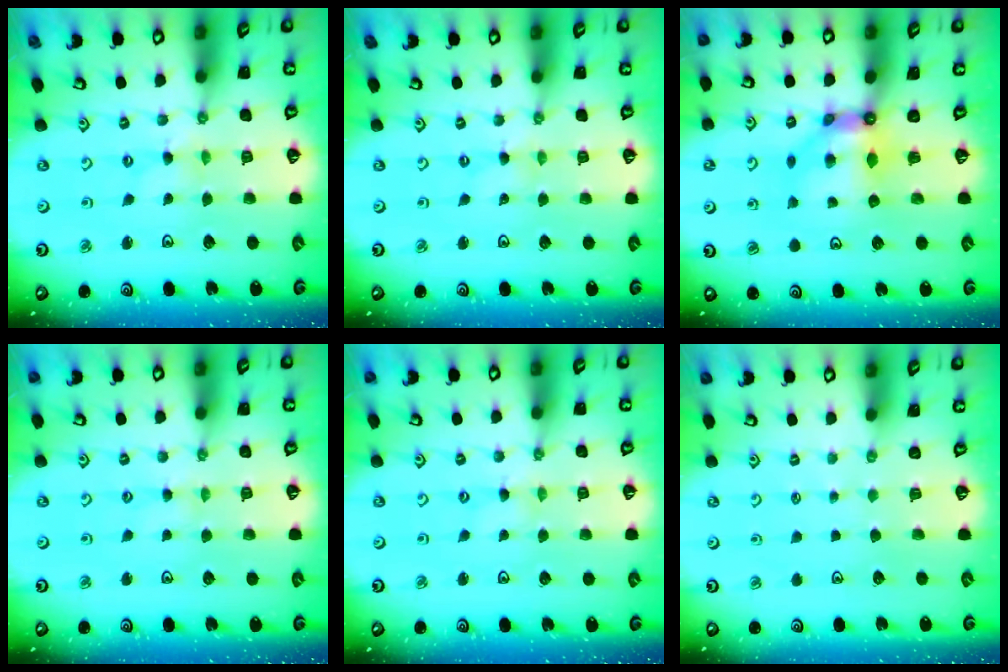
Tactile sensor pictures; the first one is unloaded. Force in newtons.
{"total": 0.0}
{"total": 7.5, "press": 7.5, "slide": 0.9}
{"total": 2.0, "press": 1.9, "slide": 0.4}
{"total": 0.0}
{"total": 0.6, "press": 0.6, "slide": 0.1}